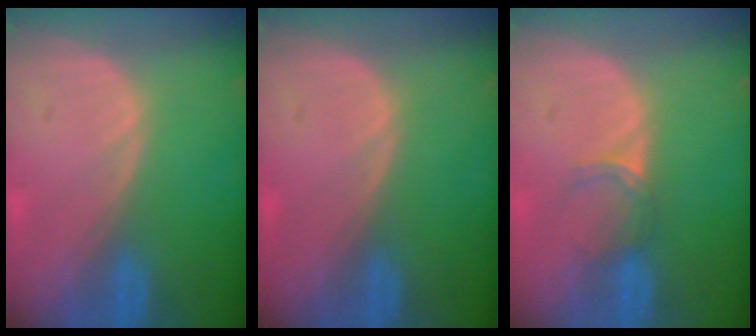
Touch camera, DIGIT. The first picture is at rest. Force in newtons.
{"total": 0.0}
{"total": 2.5, "press": 2.0, "slide": 1.4}